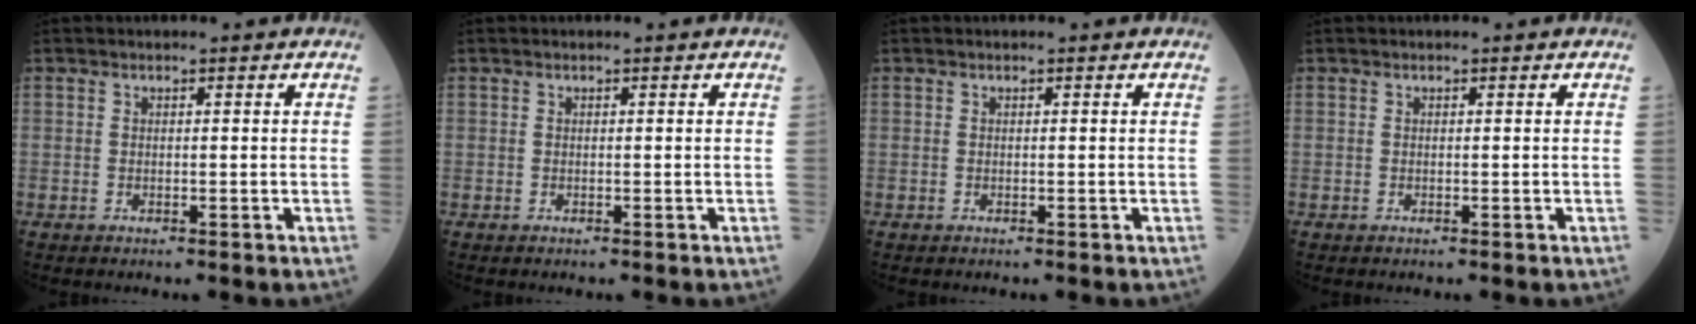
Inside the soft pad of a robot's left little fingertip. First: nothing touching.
{"total": 0.0}
{"total": 0.0}
{"total": 0.0}